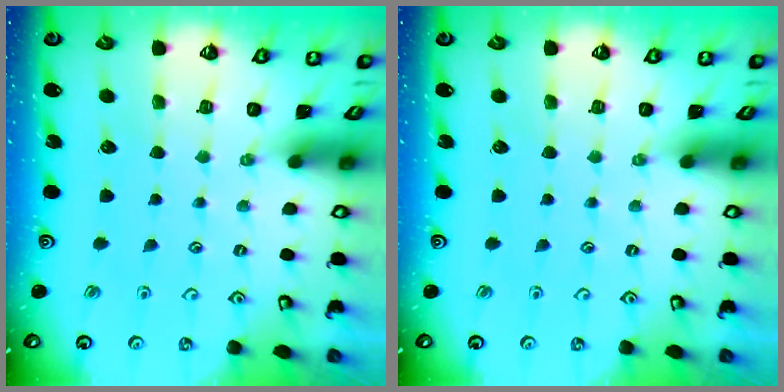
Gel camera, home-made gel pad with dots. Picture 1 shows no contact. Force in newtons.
{"total": 0.0}